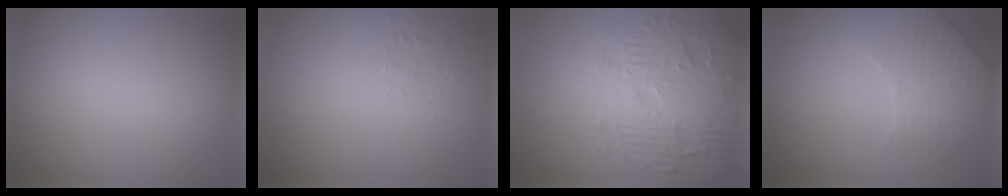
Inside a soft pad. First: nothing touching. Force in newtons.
{"total": 0.8, "press": 0.8, "slide": 0.3}
{"total": 5.2, "press": 5.0, "slide": 1.1}
{"total": 2.2, "press": 2.0, "slide": 1.0}